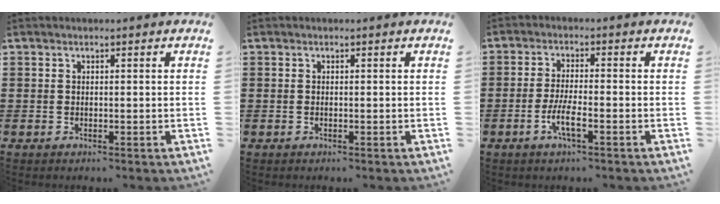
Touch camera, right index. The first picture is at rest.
{"total": 0.0}
{"total": 4.3, "force": [-1.9, 0.7, 3.8], "torque": [-0.083, -0.006, -0.040]}